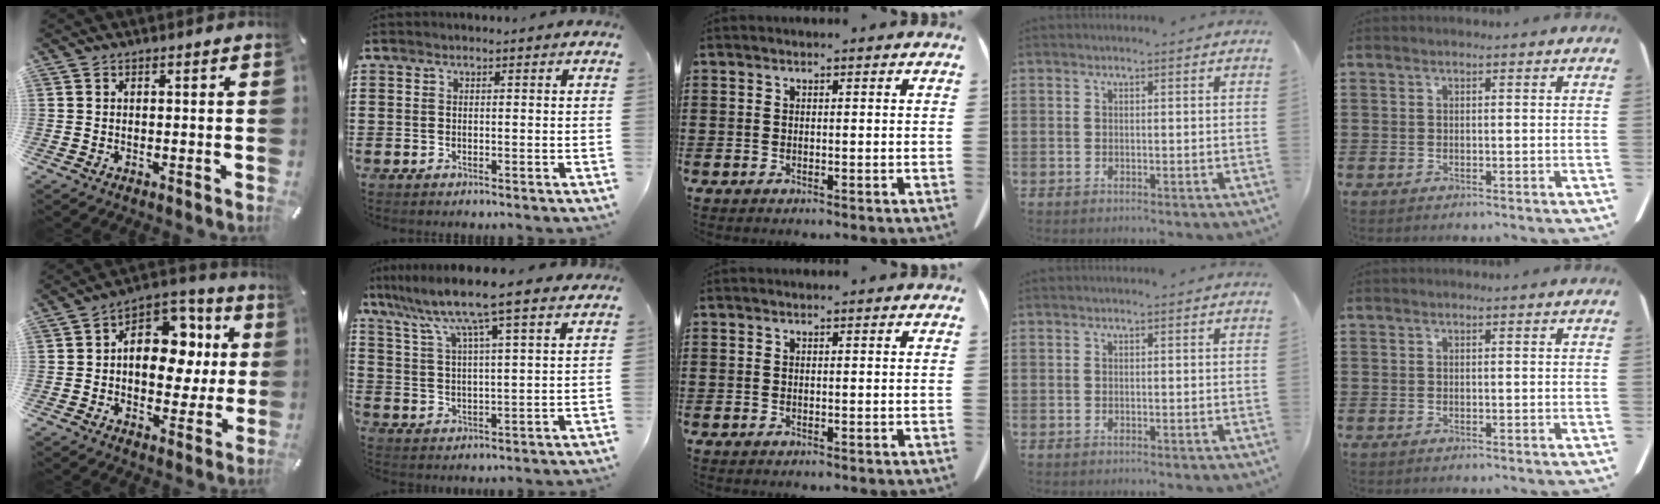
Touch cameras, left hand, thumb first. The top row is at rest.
{"thumb": {"total": 13.6, "force": [1.6, 10.5, 8.6], "torque": [-0.107, -0.015, 0.031]}, "index": {"total": 8.5, "force": [6.7, -0.2, 5.2], "torque": [-0.125, -0.034, 0.109]}}